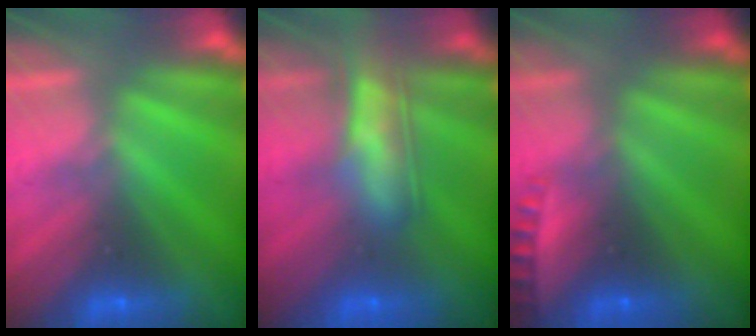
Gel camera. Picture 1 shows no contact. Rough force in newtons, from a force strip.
{"total": 7.9}
{"total": 2.3}